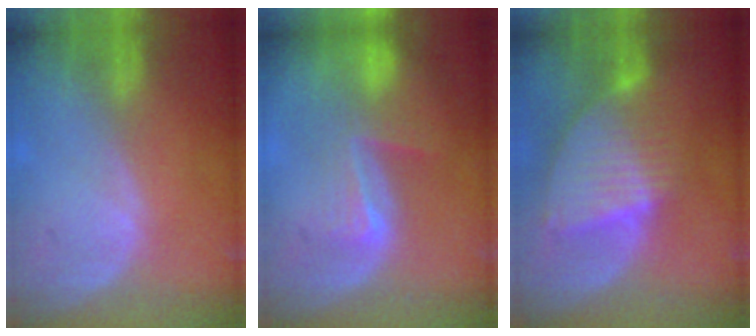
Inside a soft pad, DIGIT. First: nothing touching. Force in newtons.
{"total": 8.2, "press": 7.1, "slide": 4.1}
{"total": 8.5, "press": 7.5, "slide": 4.0}